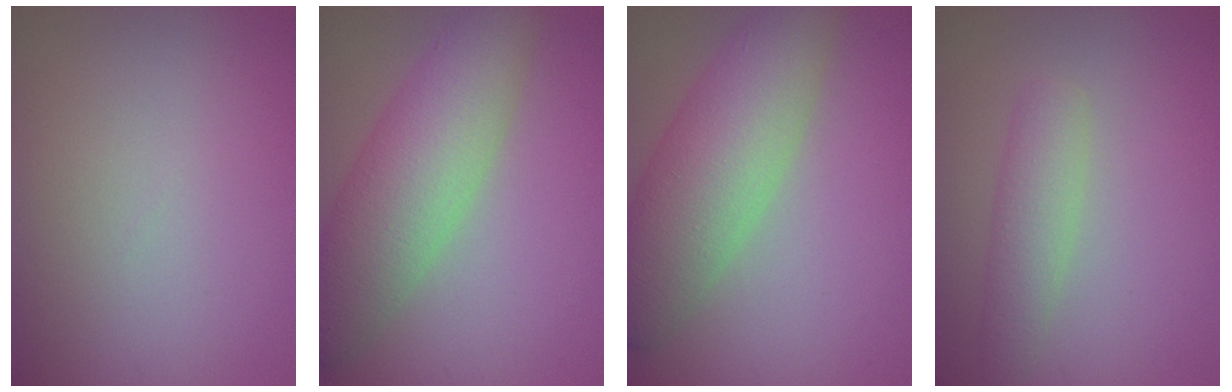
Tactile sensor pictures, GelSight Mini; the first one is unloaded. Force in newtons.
{"total": 8.0, "press": 8.0, "slide": 0.3}
{"total": 8.3, "press": 8.3, "slide": 0.2}
{"total": 3.0, "press": 3.0, "slide": 0.1}